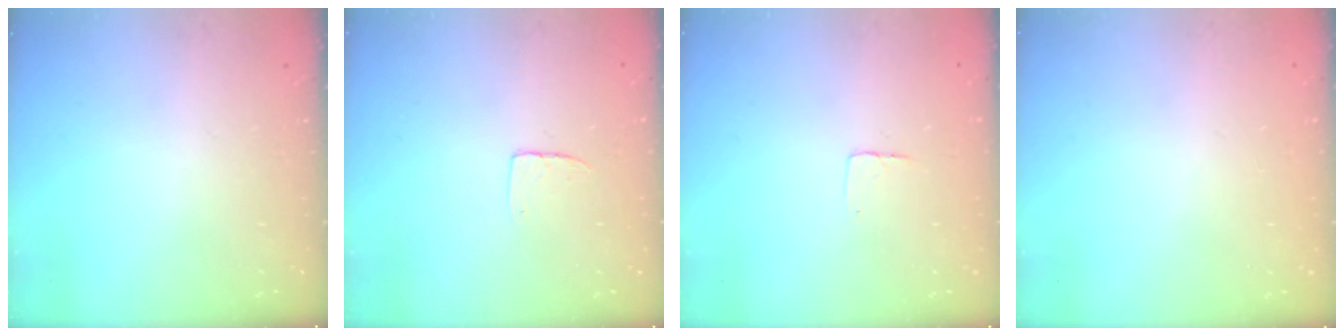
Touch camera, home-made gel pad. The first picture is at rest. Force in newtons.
{"total": 3.8, "press": 3.8, "slide": 0.2}
{"total": 2.9, "press": 2.9, "slide": 0.2}
{"total": 0.0}